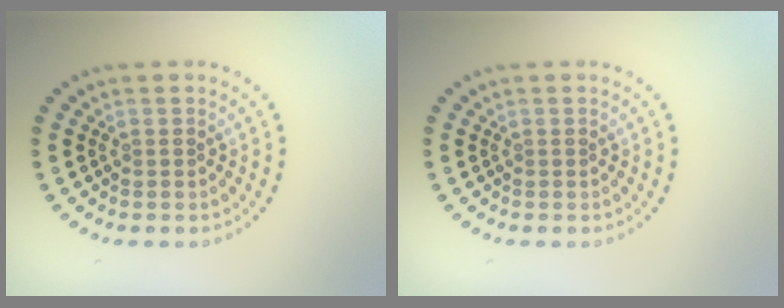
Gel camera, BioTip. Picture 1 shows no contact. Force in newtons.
{"total": 0.0}